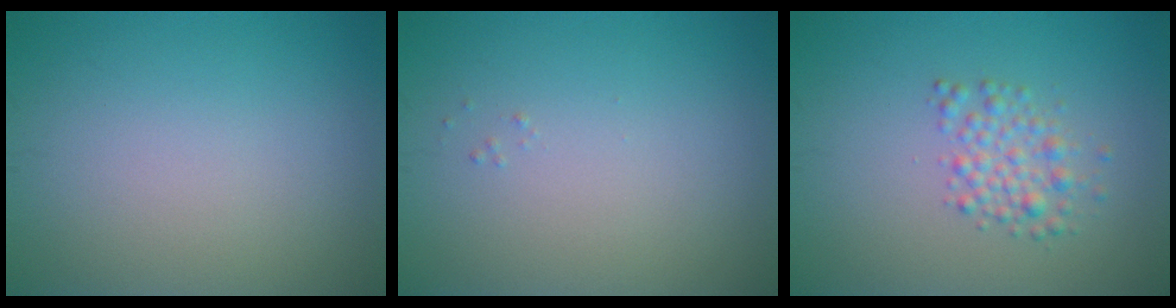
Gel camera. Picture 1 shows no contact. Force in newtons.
{"total": 0.0}
{"total": 2.4, "press": 2.4, "slide": 0.1}